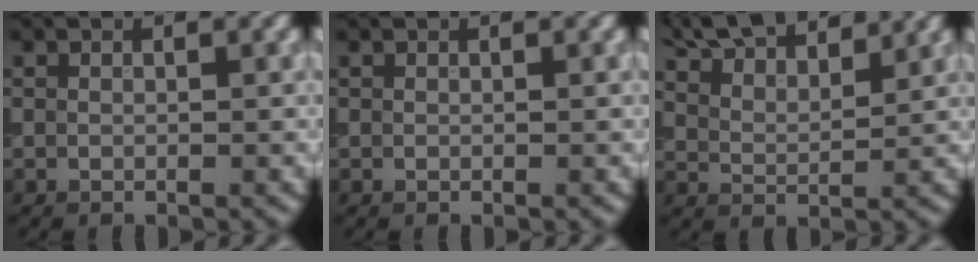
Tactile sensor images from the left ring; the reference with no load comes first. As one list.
[{"total": 0.0}, {"total": 8.5, "force": [7.3, 2.3, 3.7], "torque": [-0.060, 0.022, 0.098]}]